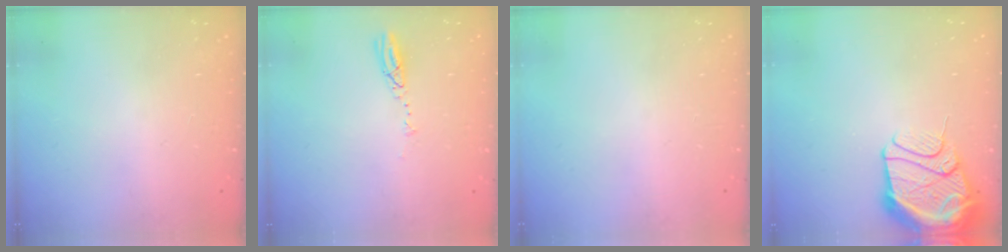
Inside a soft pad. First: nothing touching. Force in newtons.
{"total": 3.7, "press": 3.7, "slide": 0.4}
{"total": 0.0}
{"total": 14.8, "press": 14.7, "slide": 1.7}